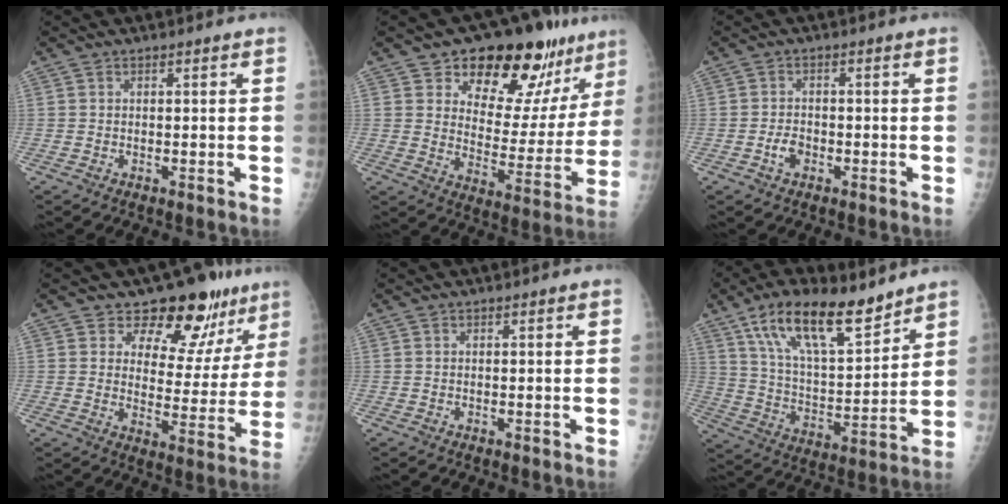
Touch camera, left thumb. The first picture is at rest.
{"total": 18.6, "force": [12.7, 9.4, 9.8], "torque": [-0.072, -0.076, 0.167]}
{"total": 2.8, "force": [-1.2, 1.9, 1.7], "torque": [-0.026, 0.009, -0.022]}
{"total": 16.7, "force": [12.1, 8.3, 7.9], "torque": [-0.044, -0.078, 0.152]}
{"total": 0.0}
{"total": 17.9, "force": [12.1, 6.5, 11.5], "torque": [-0.168, -0.062, 0.220]}